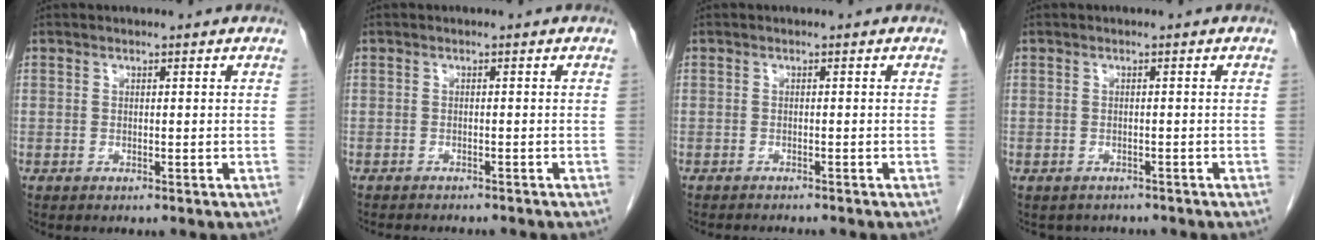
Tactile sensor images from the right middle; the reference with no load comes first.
{"total": 5.9, "force": [-5.3, 1.4, 2.2], "torque": [-0.026, -0.003, -0.068]}
{"total": 3.4, "force": [-3.2, 0.3, 1.1], "torque": [-0.014, -0.006, -0.042]}
{"total": 3.0, "force": [-2.6, 1.5, 0.1], "torque": [-0.005, 0.002, -0.035]}